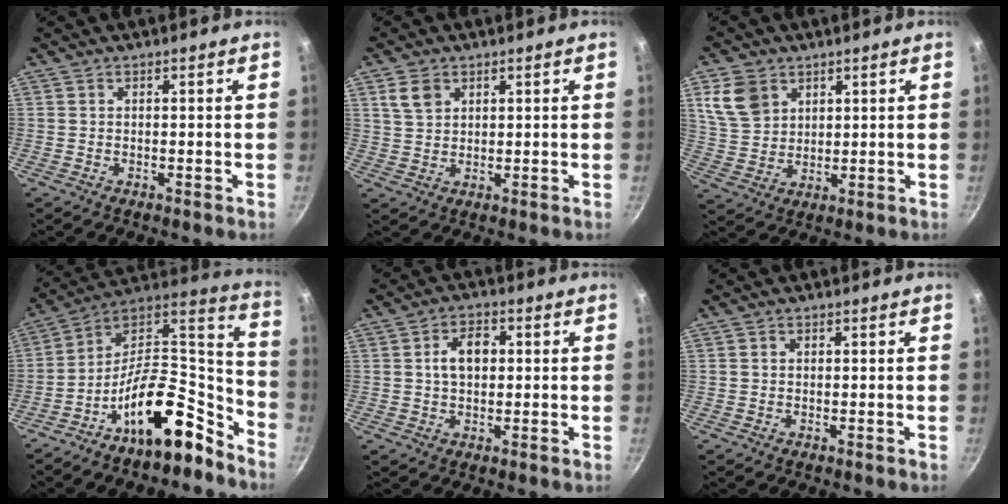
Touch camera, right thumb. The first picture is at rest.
{"total": 4.8, "force": [2.3, 3.4, 2.5], "torque": [-0.032, -0.003, 0.048]}
{"total": 8.9, "force": [4.0, 6.8, 4.2], "torque": [-0.062, -0.008, 0.088]}
{"total": 20.8, "force": [-13.0, 8.8, 13.5], "torque": [-0.156, 0.122, -0.228]}
{"total": 6.1, "force": [0.8, 4.1, 4.4], "torque": [-0.053, 0.011, 0.007]}
{"total": 0.7, "force": [0.1, 0.6, 0.3], "torque": [-0.003, 0.004, 0.000]}